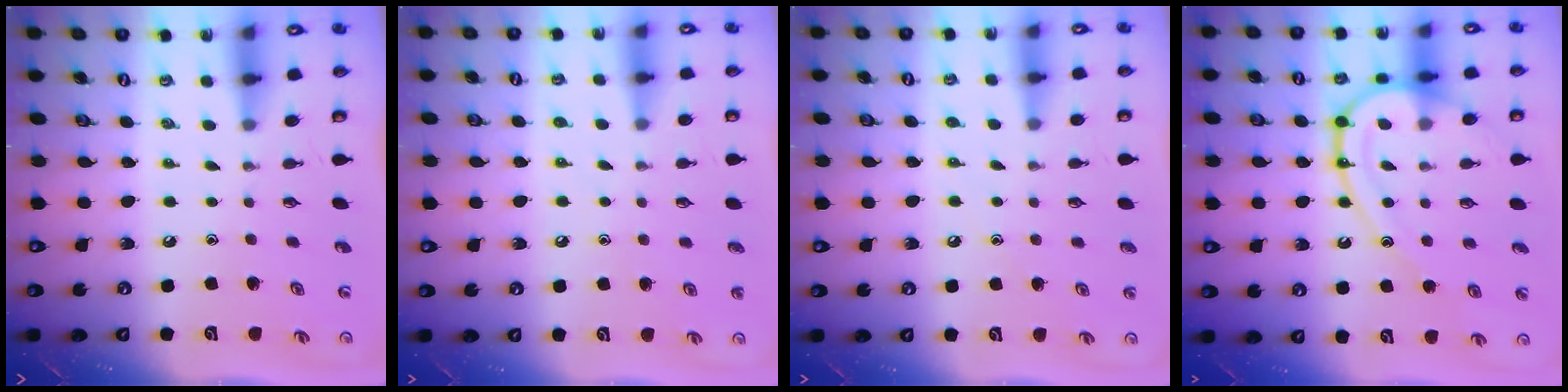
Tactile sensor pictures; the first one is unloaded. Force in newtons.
{"total": 4.3, "press": 4.3, "slide": 0.5}
{"total": 3.4, "press": 3.3, "slide": 0.4}
{"total": 15.4, "press": 15.3, "slide": 1.8}